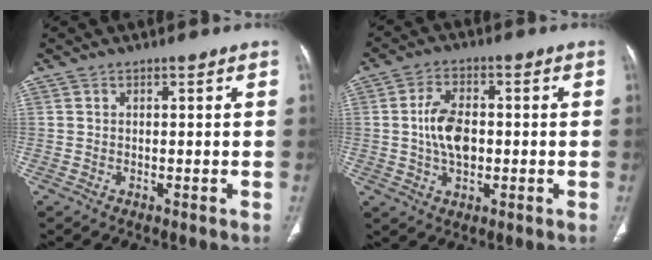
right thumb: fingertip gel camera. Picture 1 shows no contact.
{"total": 8.1, "force": [-0.1, 5.0, 6.4], "torque": [-0.108, 0.007, -0.003]}